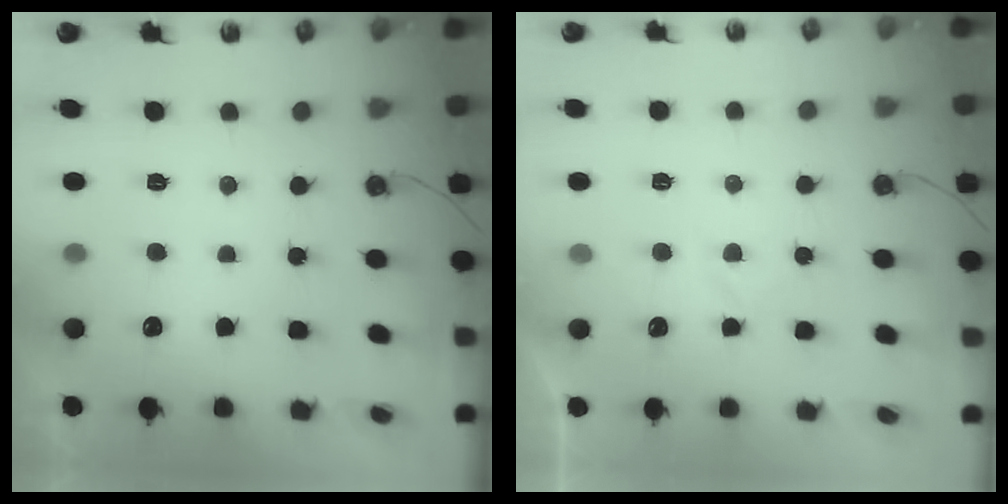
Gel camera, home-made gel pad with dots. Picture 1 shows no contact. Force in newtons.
{"total": 1.5, "press": 1.4, "slide": 0.4}